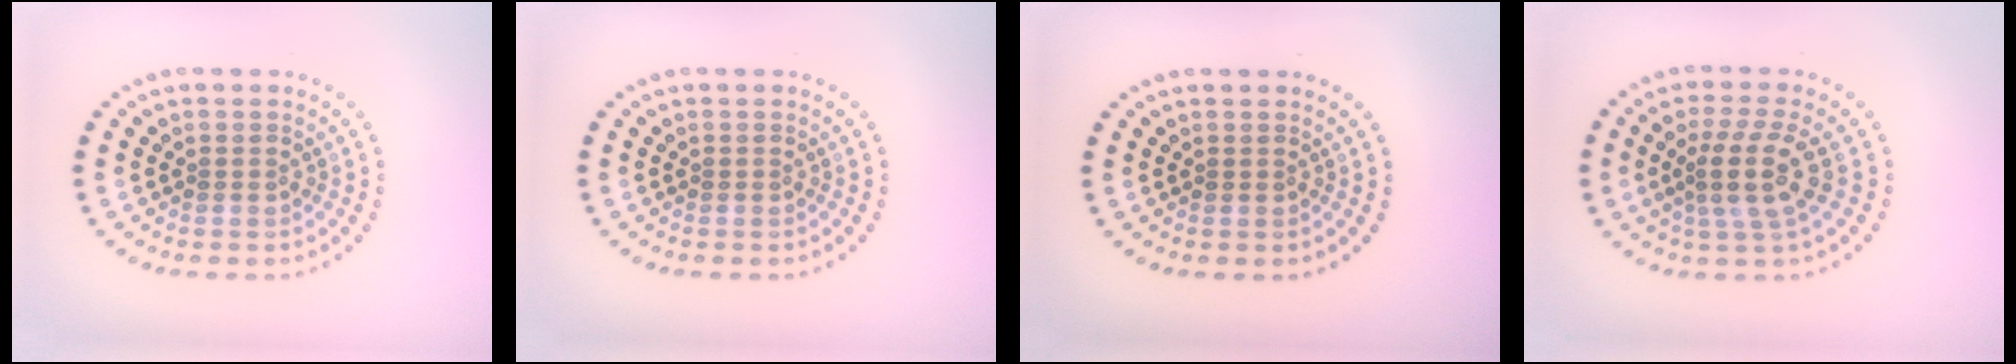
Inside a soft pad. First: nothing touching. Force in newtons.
{"total": 0.0}
{"total": 0.0}
{"total": 4.1, "press": 3.4, "slide": 2.2}